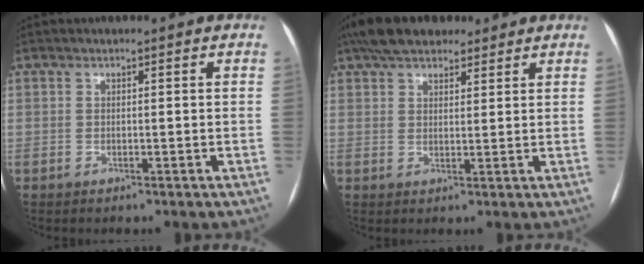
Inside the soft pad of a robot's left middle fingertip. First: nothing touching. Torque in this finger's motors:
{"motor_torque": [0.82, -0.85, 0.09, 0.03]}